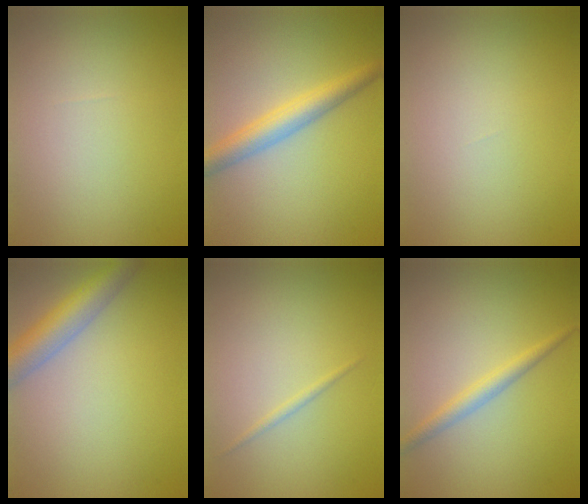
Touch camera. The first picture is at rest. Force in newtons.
{"total": 3.8, "press": 3.8, "slide": 0.1}
{"total": 0.0}
{"total": 4.9, "press": 4.9, "slide": 0.2}
{"total": 0.6, "press": 0.6, "slide": 0.0}
{"total": 2.0, "press": 2.0, "slide": 0.1}